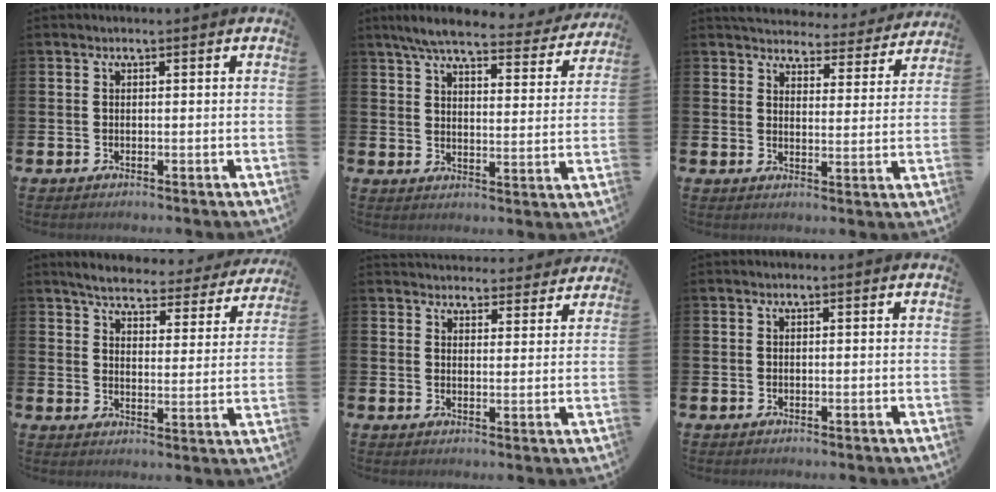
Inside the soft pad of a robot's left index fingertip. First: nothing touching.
{"total": 7.1, "force": [6.3, 1.0, 3.2], "torque": [-0.069, -0.033, 0.105]}
{"total": 4.9, "force": [4.7, 1.1, 0.2], "torque": [-0.011, -0.043, 0.079]}
{"total": 4.9, "force": [4.7, 0.7, 1.4], "torque": [-0.042, -0.034, 0.074]}
{"total": 4.3, "force": [4.2, 1.0, -0.2], "torque": [0.004, -0.030, 0.073]}
{"total": 0.0}